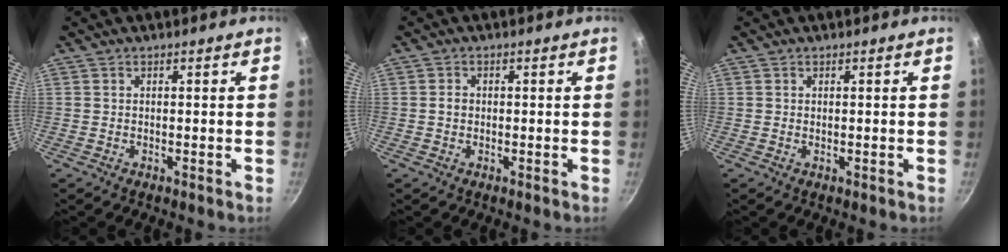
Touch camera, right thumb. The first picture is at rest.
{"total": 1.5, "force": [-0.1, 1.2, 0.8], "torque": [-0.011, 0.004, -0.003]}
{"total": 0.0}